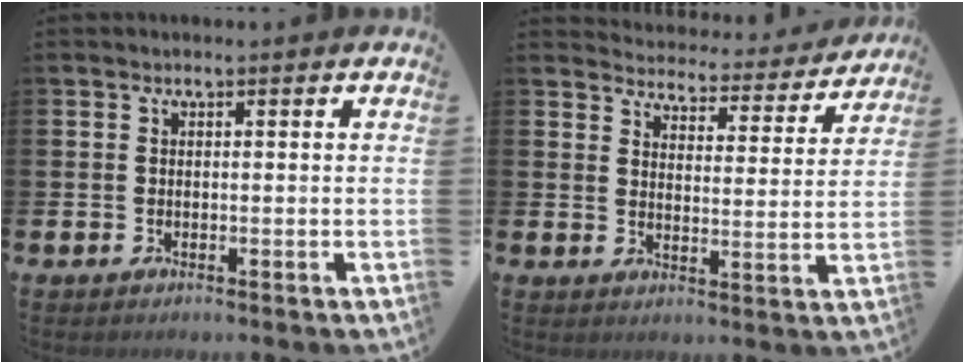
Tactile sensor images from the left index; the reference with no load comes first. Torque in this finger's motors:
{"motor_torque": [0.86, -1.28, 0.20, -0.01]}